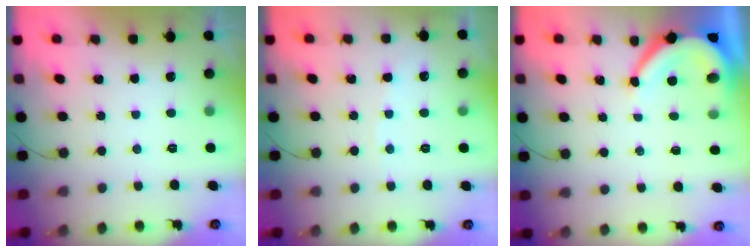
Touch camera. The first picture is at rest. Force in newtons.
{"total": 2.9, "press": 2.9, "slide": 0.4}
{"total": 7.0, "press": 7.0, "slide": 0.4}